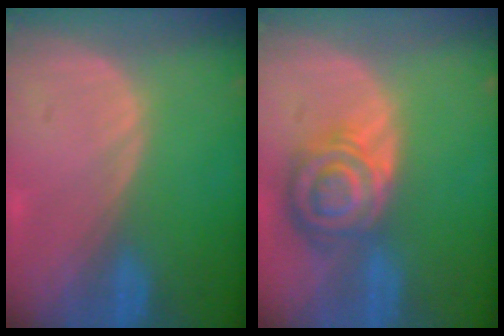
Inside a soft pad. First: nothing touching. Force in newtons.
{"total": 8.4, "press": 7.2, "slide": 4.2}